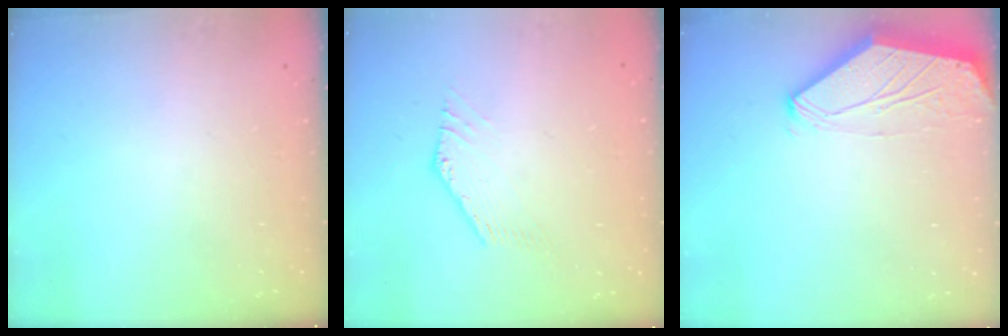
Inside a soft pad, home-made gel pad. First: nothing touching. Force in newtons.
{"total": 0.9, "press": 0.8, "slide": 0.4}
{"total": 0.0}